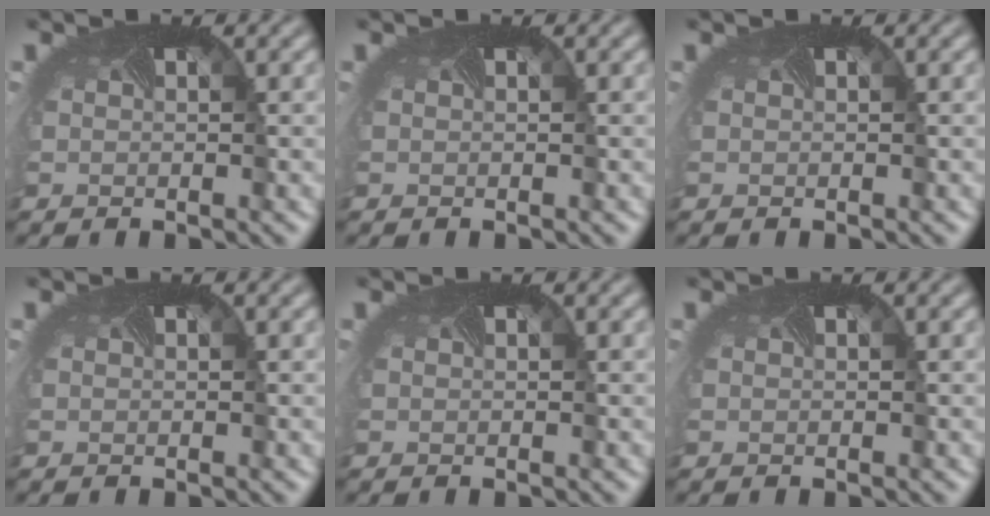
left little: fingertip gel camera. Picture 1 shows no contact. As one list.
[{"total": 0.0}, {"total": 0.0}, {"total": 0.0}, {"total": 0.0}, {"total": 0.0}]